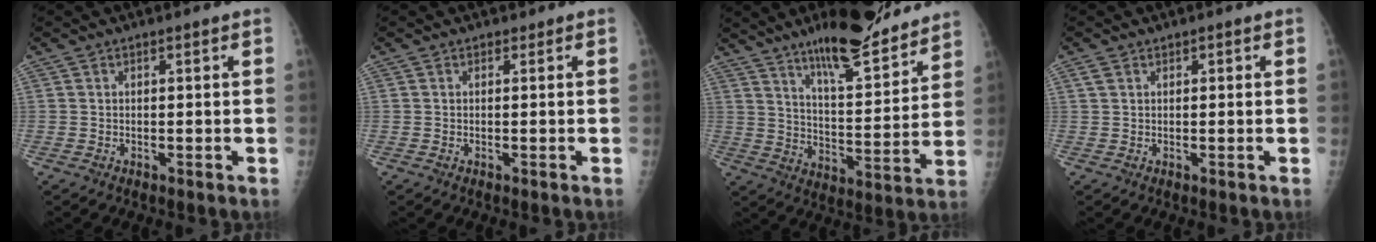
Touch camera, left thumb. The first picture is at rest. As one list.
[{"total": 0.0}, {"total": 17.9, "force": [13.8, 4.1, 10.6], "torque": [-0.124, -0.090, 0.223]}, {"total": 1.5, "force": [0.6, 1.1, 0.7], "torque": [-0.007, 0.002, 0.012]}]